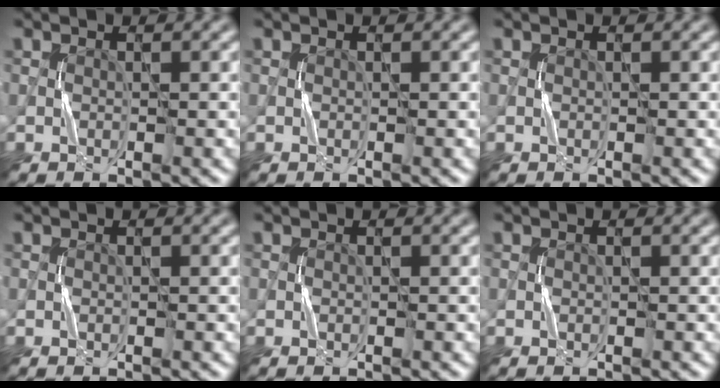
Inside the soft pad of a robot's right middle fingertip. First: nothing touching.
{"total": 0.0}
{"total": 0.0}
{"total": 0.0}
{"total": 0.0}
{"total": 0.0}